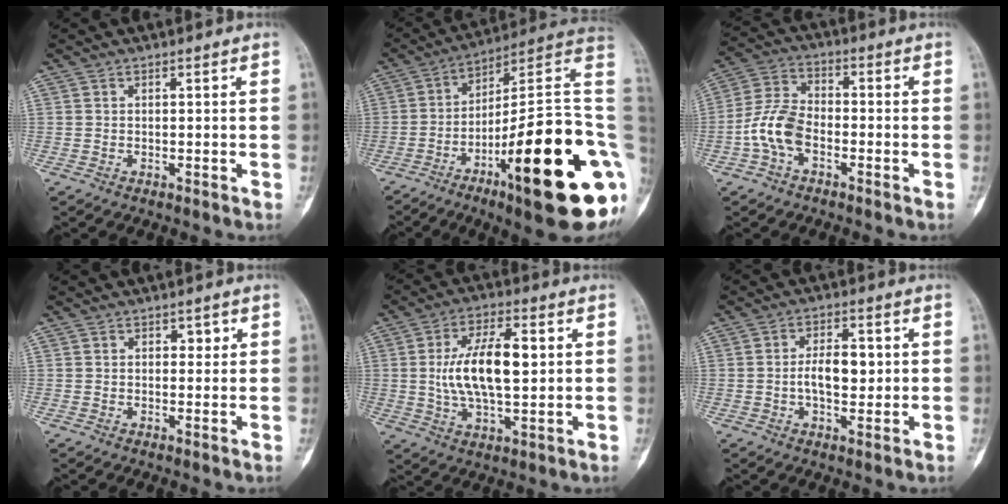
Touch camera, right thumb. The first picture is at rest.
{"total": 29.5, "force": [-8.0, 6.8, 27.6], "torque": [-0.325, 0.051, -0.117]}
{"total": 8.7, "force": [-3.1, 5.0, 6.3], "torque": [-0.129, 0.030, -0.069]}
{"total": 1.6, "force": [0.6, 1.2, 0.9], "torque": [0.006, 0.001, 0.005]}
{"total": 13.2, "force": [1.4, 5.8, 11.8], "torque": [-0.209, 0.004, 0.025]}
{"total": 6.6, "force": [0.0, 3.5, 5.6], "torque": [-0.080, 0.007, -0.002]}